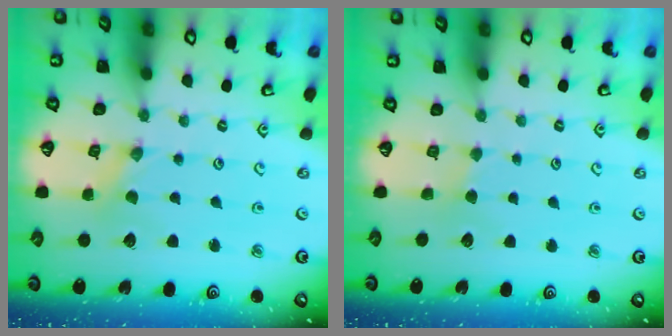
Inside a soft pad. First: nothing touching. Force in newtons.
{"total": 2.0, "press": 2.0, "slide": 0.4}